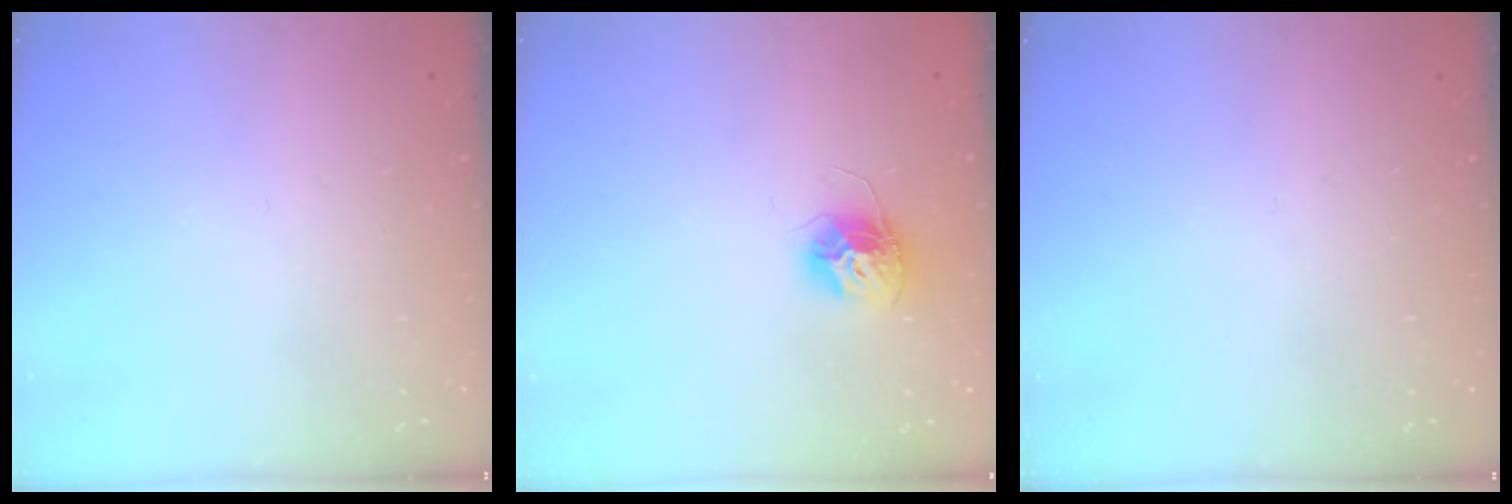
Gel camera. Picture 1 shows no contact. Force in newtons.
{"total": 11.4, "press": 11.4, "slide": 0.9}
{"total": 0.0}